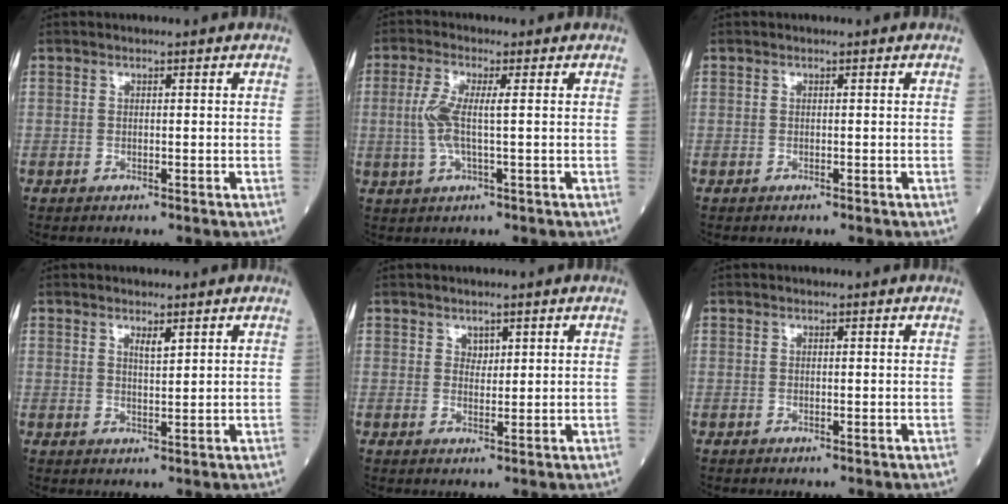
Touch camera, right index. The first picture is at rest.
{"total": 5.2, "force": [0.3, 0.8, 5.2], "torque": [-0.126, 0.004, 0.002]}
{"total": 0.0}
{"total": 1.7, "force": [1.2, 0.2, 1.3], "torque": [-0.025, -0.005, 0.023]}
{"total": 1.4, "force": [0.9, 0.9, 0.6], "torque": [-0.004, -0.001, 0.016]}
{"total": 0.0}